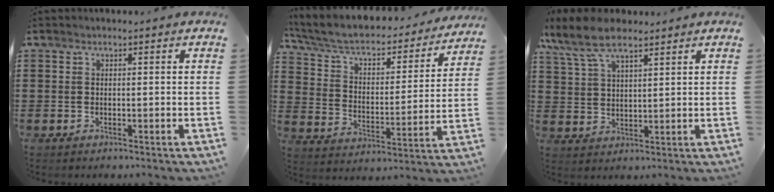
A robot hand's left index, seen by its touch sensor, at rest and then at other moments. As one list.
[{"total": 5.5, "force": [4.2, 2.2, 2.8], "torque": [-0.075, -0.034, 0.066]}, {"total": 8.2, "force": [6.0, 3.0, 4.7], "torque": [-0.117, -0.006, 0.111]}]